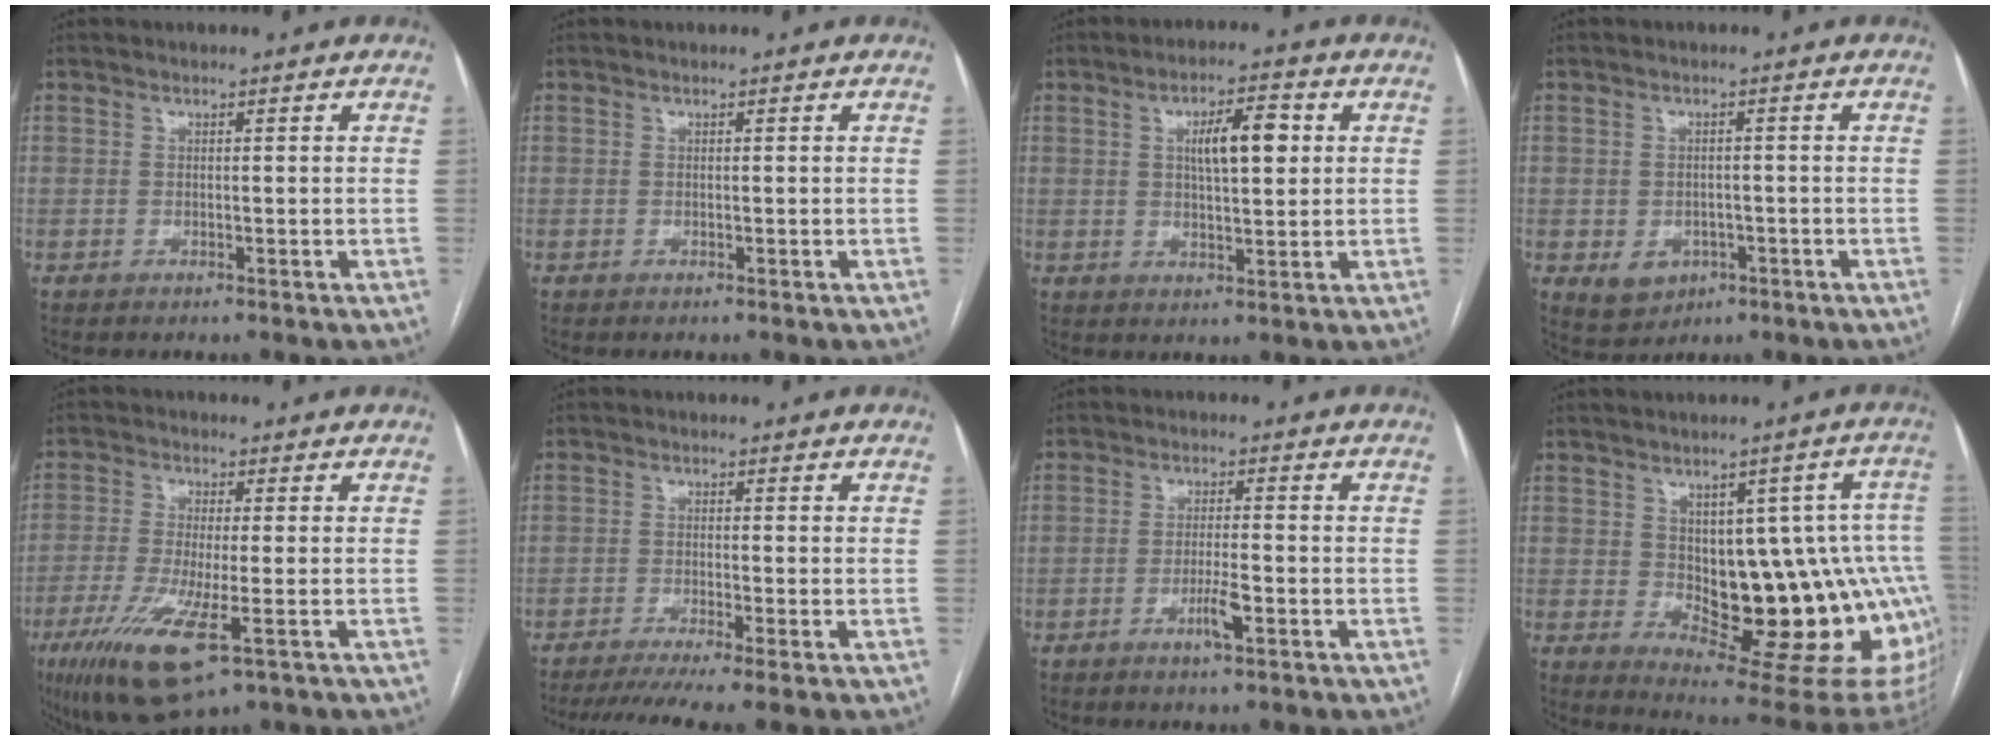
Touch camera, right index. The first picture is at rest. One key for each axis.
{"total": 0.0}
{"total": 7.1, "fx": 1.7, "fy": 1.9, "fz": 6.6, "tx": -0.110, "ty": 0.013, "tz": 0.031}
{"total": 4.6, "fx": -1.7, "fy": 3.8, "fz": 2.0, "tx": -0.031, "ty": 0.001, "tz": -0.011}
{"total": 11.3, "fx": -5.1, "fy": 1.9, "fz": 10.0, "tx": -0.199, "ty": -0.035, "tz": -0.086}
{"total": 7.6, "fx": -5.9, "fy": -0.7, "fz": 4.8, "tx": -0.071, "ty": -0.013, "tz": -0.091}
{"total": 3.8, "fx": -1.7, "fy": 0.3, "fz": 3.3, "tx": -0.062, "ty": -0.003, "tz": -0.031}
{"total": 20.9, "fx": -1.2, "fy": 7.3, "fz": 19.5, "tx": -0.176, "ty": 0.016, "tz": 0.012}